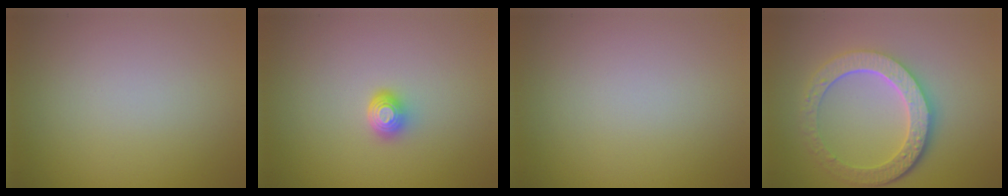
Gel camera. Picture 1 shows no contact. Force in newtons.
{"total": 1.6, "press": 1.2, "slide": 1.0}
{"total": 0.0}
{"total": 6.1, "press": 4.6, "slide": 4.0}